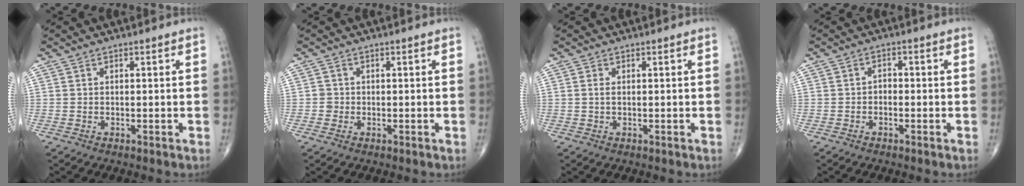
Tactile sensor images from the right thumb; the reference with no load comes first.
{"total": 1.2, "force": [-0.3, 1.2, 0.1], "torque": [0.007, 0.006, -0.007]}
{"total": 1.2, "force": [0.1, 0.6, 1.0], "torque": [-0.023, 0.003, 0.004]}
{"total": 1.6, "force": [-0.6, 1.1, 1.0], "torque": [-0.003, 0.010, -0.016]}